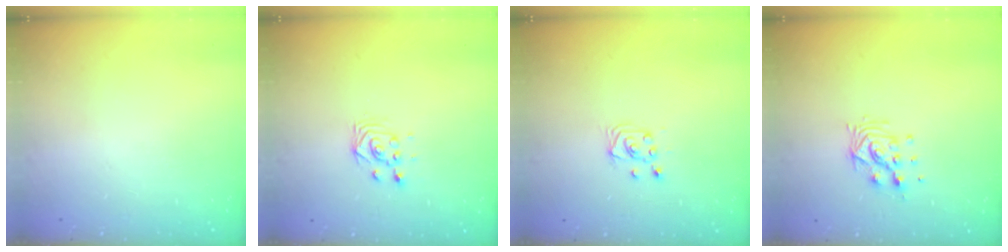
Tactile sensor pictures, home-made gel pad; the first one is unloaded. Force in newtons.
{"total": 2.8, "press": 2.8, "slide": 0.3}
{"total": 3.5, "press": 3.5, "slide": 0.4}
{"total": 8.4, "press": 8.4, "slide": 0.3}